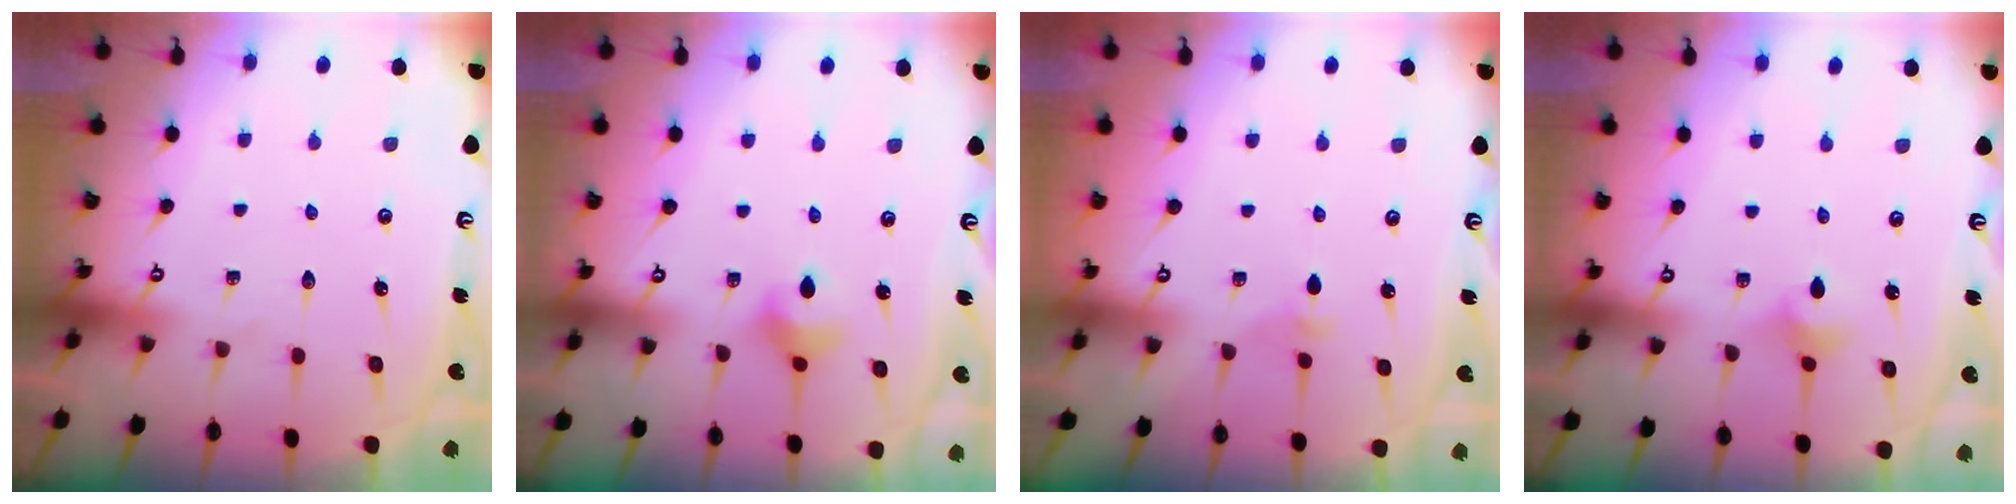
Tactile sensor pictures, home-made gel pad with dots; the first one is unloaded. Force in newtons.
{"total": 5.6, "press": 5.4, "slide": 1.3}
{"total": 2.0, "press": 2.0, "slide": 0.5}
{"total": 3.6, "press": 3.6, "slide": 0.6}